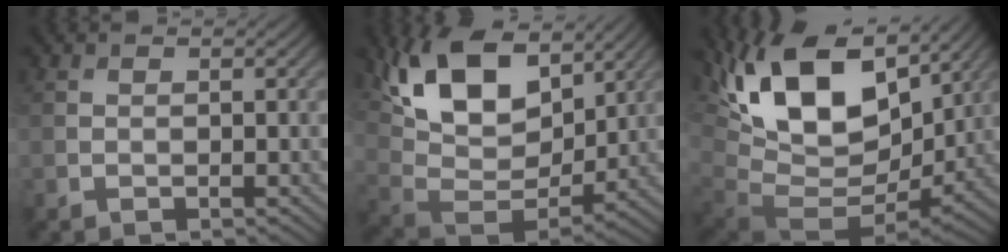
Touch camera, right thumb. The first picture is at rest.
{"total": 15.7, "force": [8.0, 8.6, 10.5], "torque": [-0.225, 0.015, 0.141]}
{"total": 17.5, "force": [6.3, 10.1, 12.8], "torque": [-0.268, 0.013, 0.117]}